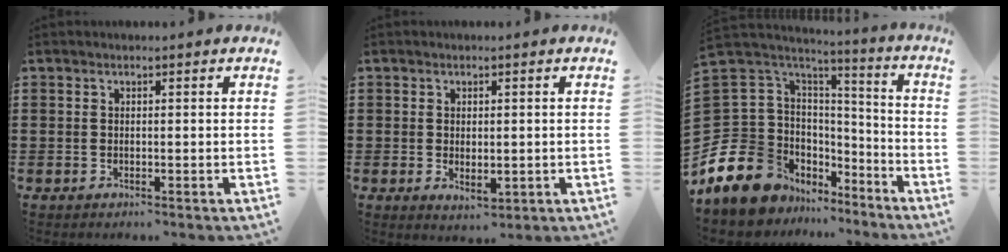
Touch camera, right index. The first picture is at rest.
{"total": 1.6, "force": [-0.1, 0.8, 1.3], "torque": [-0.028, -0.002, 0.001]}
{"total": 14.0, "force": [-8.8, 9.9, 4.4], "torque": [-0.149, -0.002, -0.160]}